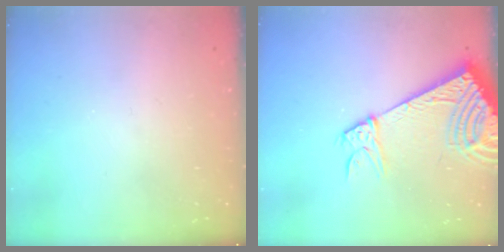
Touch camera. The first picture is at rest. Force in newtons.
{"total": 15.2, "press": 15.0, "slide": 2.6}